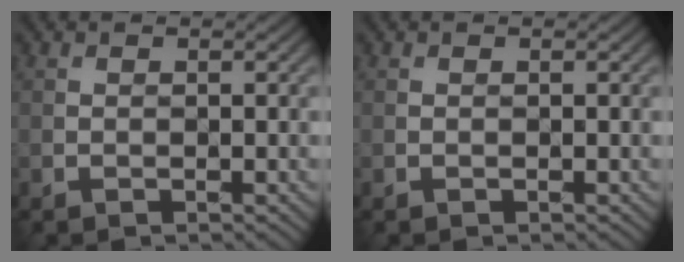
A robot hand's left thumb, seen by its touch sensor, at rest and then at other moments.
{"total": 0.0}